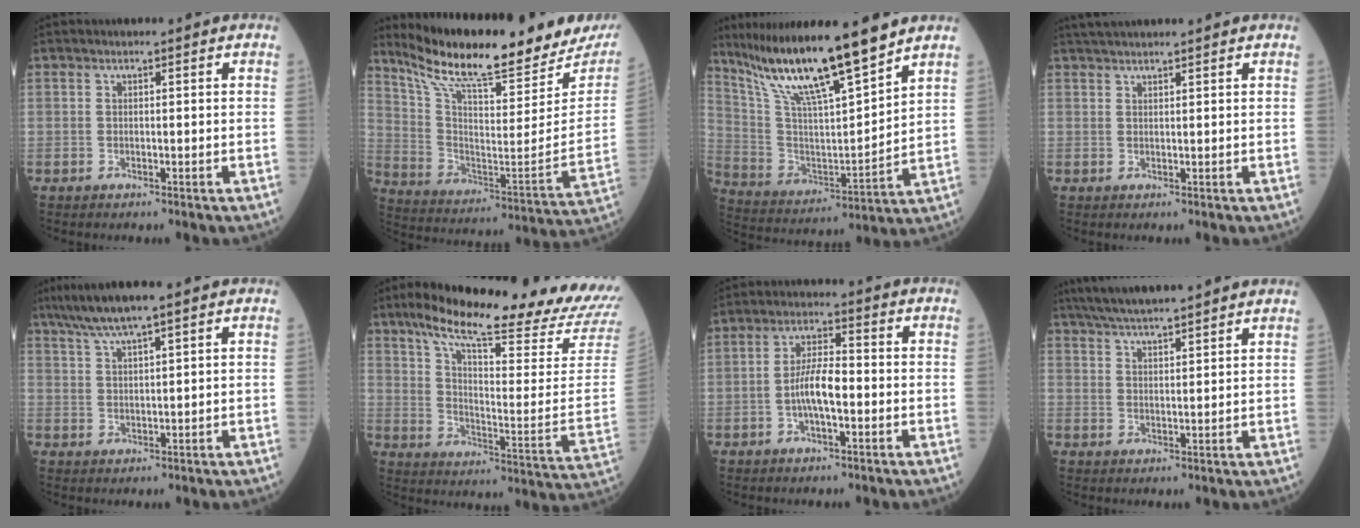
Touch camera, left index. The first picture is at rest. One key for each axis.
{"total": 26.0, "fx": 22.4, "fy": 4.0, "fz": 12.6, "tx": -0.220, "ty": -0.053, "tz": 0.328}
{"total": 17.8, "fx": 14.0, "fy": 0.7, "fz": 10.9, "tx": -0.200, "ty": -0.001, "tz": 0.260}
{"total": 5.5, "fx": 4.9, "fy": -0.1, "fz": 2.5, "tx": -0.037, "ty": 0.037, "tz": 0.080}
{"total": 6.9, "fx": 5.2, "fy": 0.2, "fz": 4.5, "tx": -0.087, "ty": 0.028, "tz": 0.093}
{"total": 26.6, "fx": 22.7, "fy": 1.2, "fz": 13.8, "tx": -0.217, "ty": -0.067, "tz": 0.299}
{"total": 6.5, "fx": -1.4, "fy": 1.8, "fz": 6.0, "tx": -0.123, "ty": 0.009, "tz": -0.030}
{"total": 13.0, "fx": 11.5, "fy": 0.6, "fz": 6.1, "tx": -0.107, "ty": 0.031, "tz": 0.170}